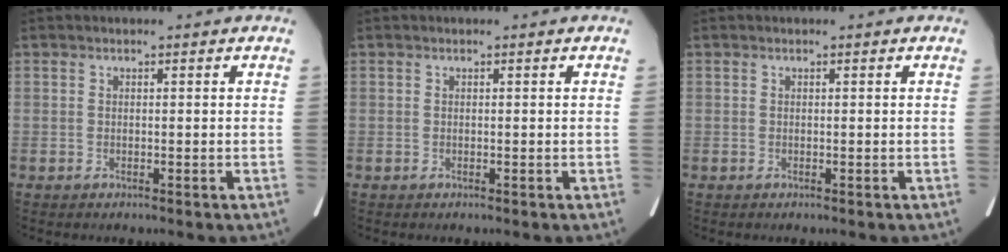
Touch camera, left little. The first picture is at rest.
{"total": 0.0}
{"total": 0.0}